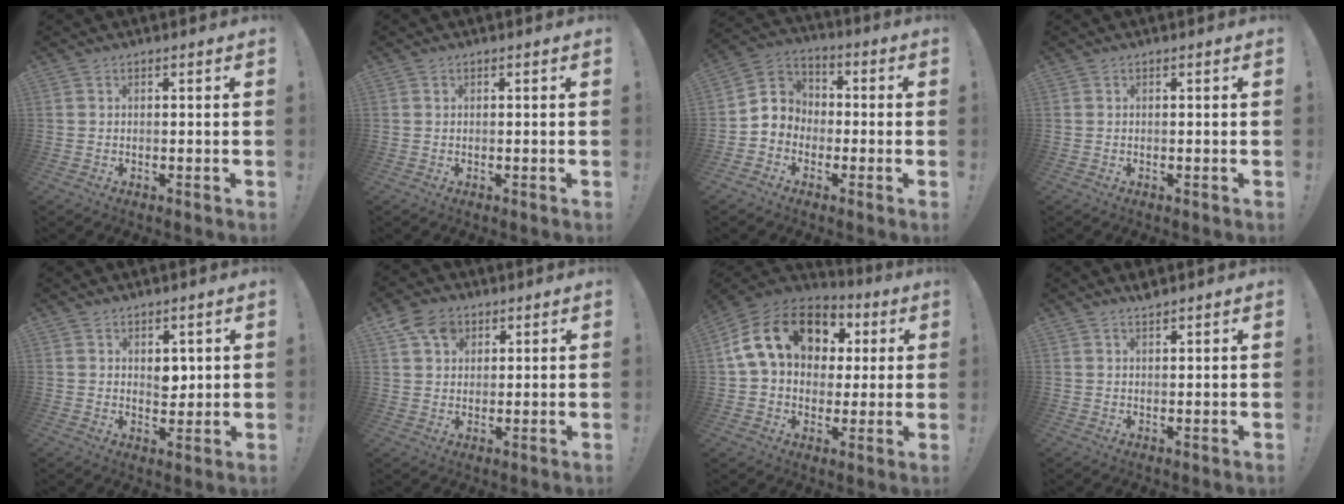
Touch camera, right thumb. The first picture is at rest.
{"total": 0.0}
{"total": 6.7, "force": [-2.6, 6.1, 1.0], "torque": [-0.011, 0.018, -0.040]}
{"total": 0.0}
{"total": 4.5, "force": [2.1, 3.4, 2.2], "torque": [-0.028, -0.010, 0.036]}
{"total": 8.6, "force": [4.3, 6.6, 3.6], "torque": [-0.055, -0.015, 0.086]}
{"total": 19.8, "force": [6.7, 14.1, 12.1], "torque": [-0.205, -0.007, 0.129]}
{"total": 2.0, "force": [1.8, 0.3, 0.7], "torque": [-0.015, -0.009, 0.034]}